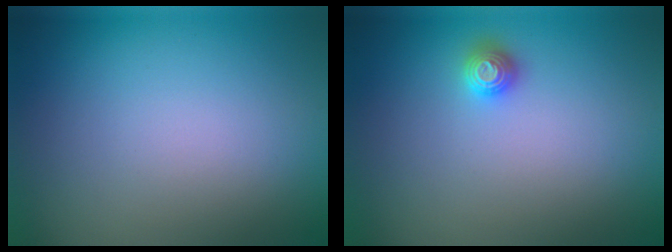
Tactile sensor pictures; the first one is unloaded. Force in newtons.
{"total": 1.3, "press": 1.2, "slide": 0.3}